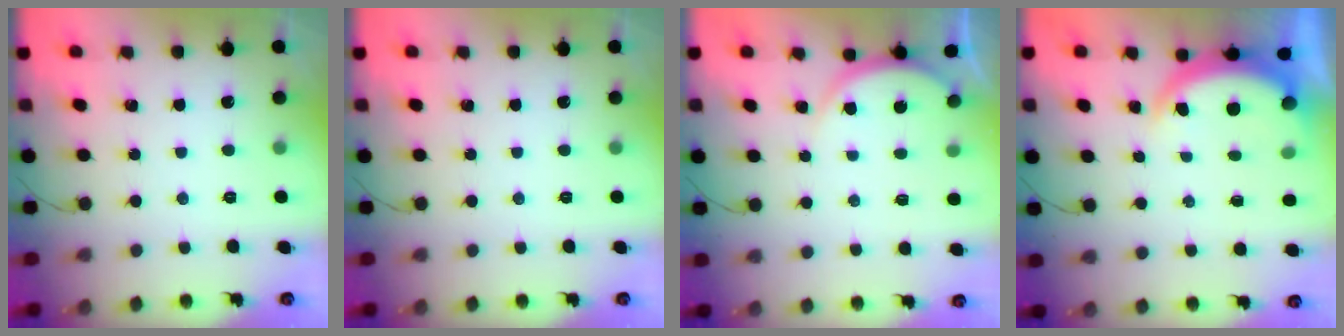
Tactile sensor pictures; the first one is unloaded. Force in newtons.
{"total": 0.0}
{"total": 4.4, "press": 4.4, "slide": 0.5}
{"total": 5.7, "press": 5.6, "slide": 0.8}